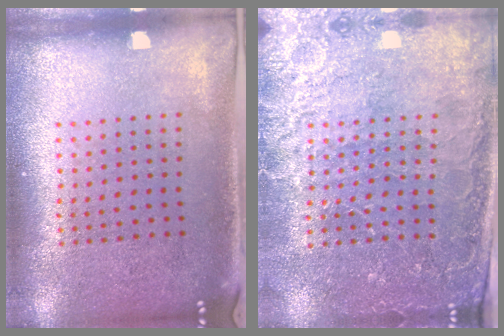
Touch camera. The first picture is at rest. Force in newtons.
{"total": 3.0, "press": 3.0, "slide": 0.5}